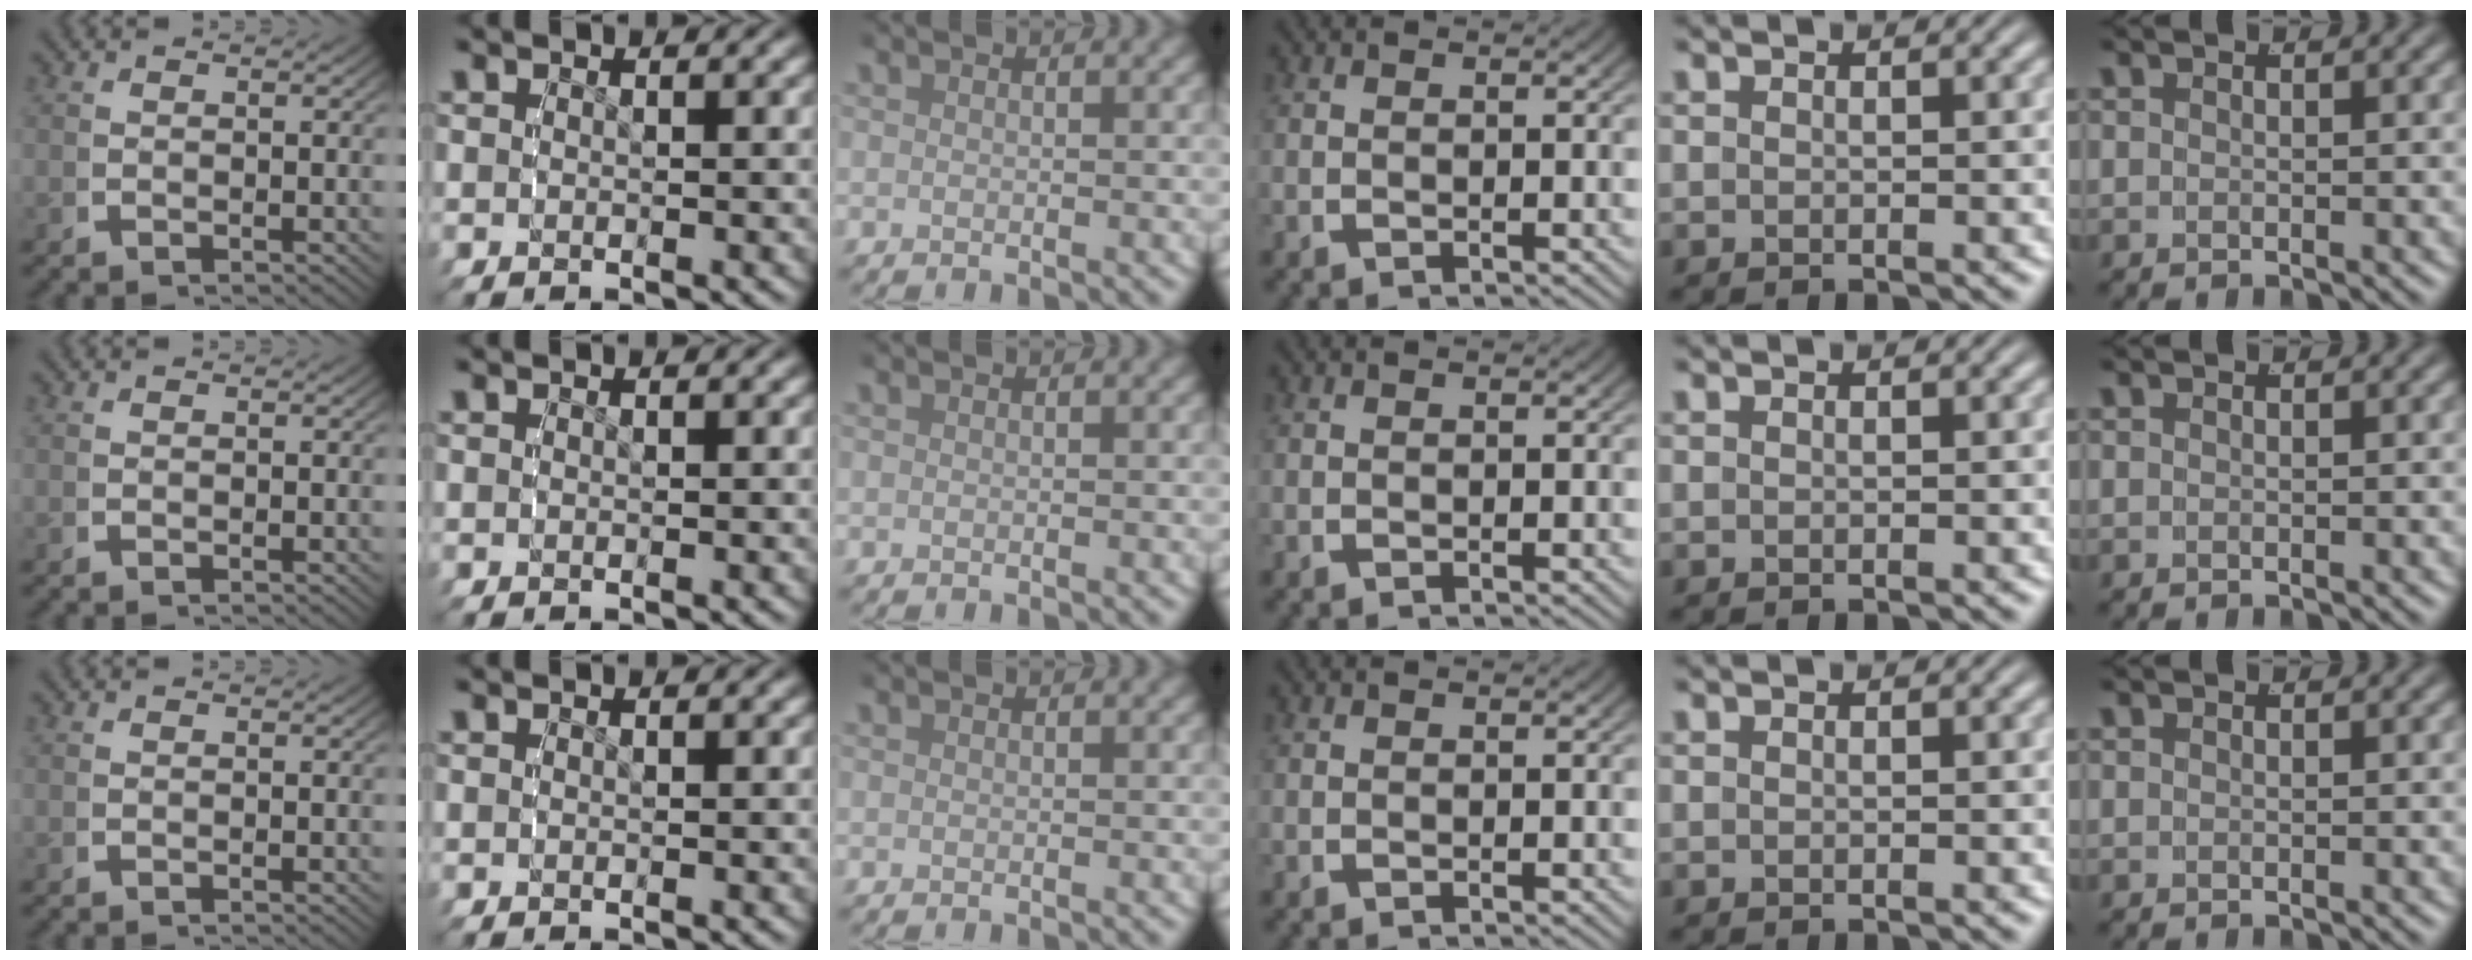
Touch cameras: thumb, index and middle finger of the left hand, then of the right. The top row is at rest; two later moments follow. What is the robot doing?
{"motion": "reach", "object": "measuring cup"}